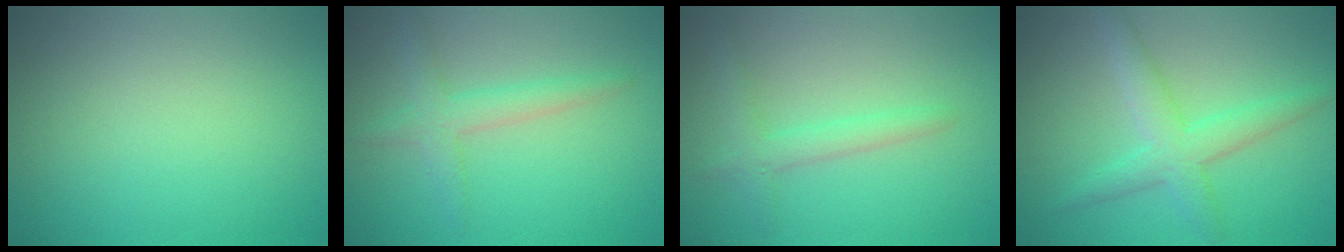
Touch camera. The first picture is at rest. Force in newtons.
{"total": 2.5, "press": 2.5, "slide": 0.1}
{"total": 2.1, "press": 2.1, "slide": 0.1}
{"total": 3.4, "press": 3.4, "slide": 0.2}